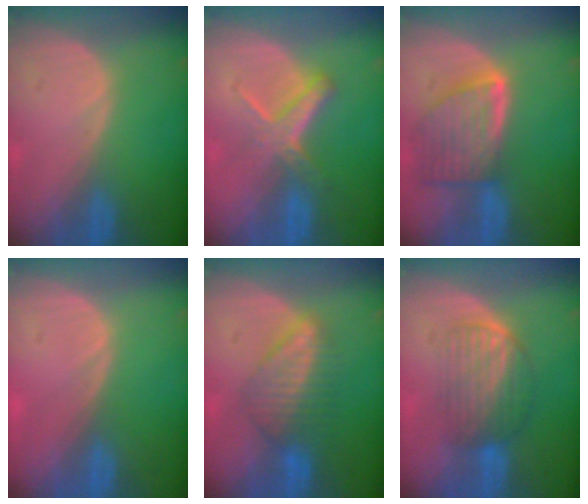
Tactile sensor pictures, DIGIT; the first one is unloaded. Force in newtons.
{"total": 5.8, "press": 5.1, "slide": 2.6}
{"total": 8.0, "press": 7.3, "slide": 3.4}
{"total": 0.5, "press": 0.1, "slide": 0.5}
{"total": 6.4, "press": 6.3, "slide": 0.5}
{"total": 6.3, "press": 6.2, "slide": 1.5}